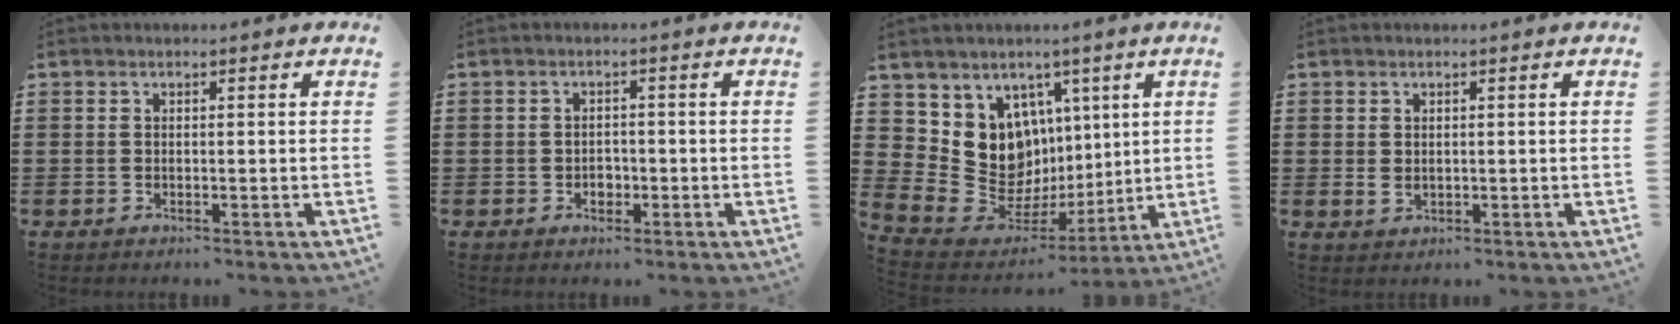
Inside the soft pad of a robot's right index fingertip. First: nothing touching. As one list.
[{"total": 1.7, "force": [-0.8, 1.2, 0.9], "torque": [-0.022, -0.003, -0.015]}, {"total": 11.5, "force": [2.3, 10.6, 3.8], "torque": [-0.111, -0.036, 0.053]}, {"total": 1.2, "force": [0.1, 0.8, 0.9], "torque": [-0.019, 0.003, 0.002]}]